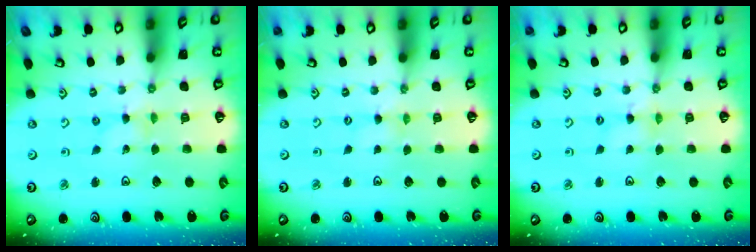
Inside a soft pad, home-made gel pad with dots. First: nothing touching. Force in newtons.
{"total": 0.7, "press": 0.7, "slide": 0.1}
{"total": 1.7, "press": 1.7, "slide": 0.2}